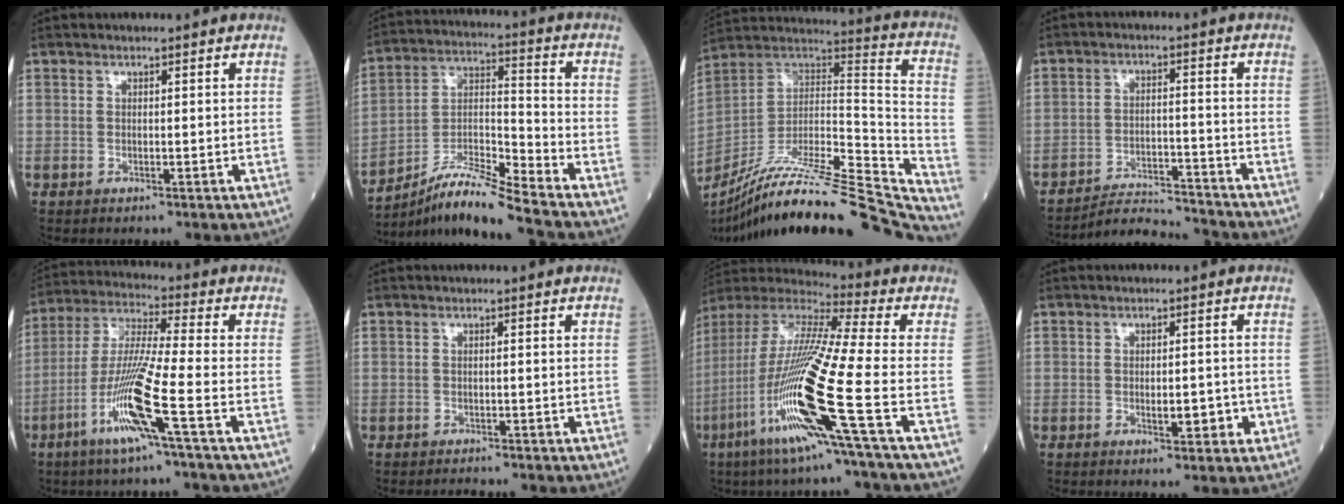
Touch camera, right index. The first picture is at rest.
{"total": 11.7, "force": [-10.5, -1.6, 5.0], "torque": [-0.097, 0.004, -0.192]}
{"total": 35.3, "force": [-31.4, 1.0, 16.2], "torque": [-0.190, -0.037, -0.469]}
{"total": 7.6, "force": [-7.6, -0.2, -0.2], "torque": [0.004, 0.009, -0.130]}
{"total": 12.5, "force": [-5.4, -1.0, 11.2], "torque": [-0.230, -0.011, -0.109]}
{"total": 1.0, "force": [-1.0, 0.1, 0.0], "torque": [-0.002, -0.005, -0.013]}
{"total": 21.0, "force": [-7.5, -0.9, 19.6], "torque": [-0.429, -0.040, -0.160]}
{"total": 3.8, "force": [-1.0, 1.4, 3.4], "torque": [-0.048, 0.000, -0.010]}